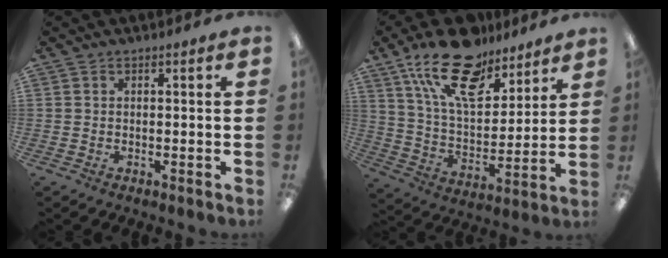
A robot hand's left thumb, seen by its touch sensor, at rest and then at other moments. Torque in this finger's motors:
{"motor_torque": [0.40, 0.35, 1.45, -1.32, 0.40]}